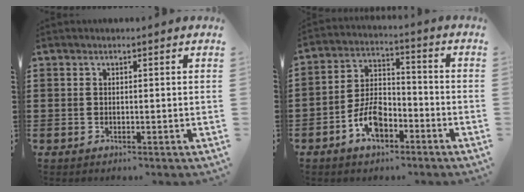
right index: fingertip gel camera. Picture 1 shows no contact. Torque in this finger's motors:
{"motor_torque": [2.14, 0.00, 0.74, 0.09]}